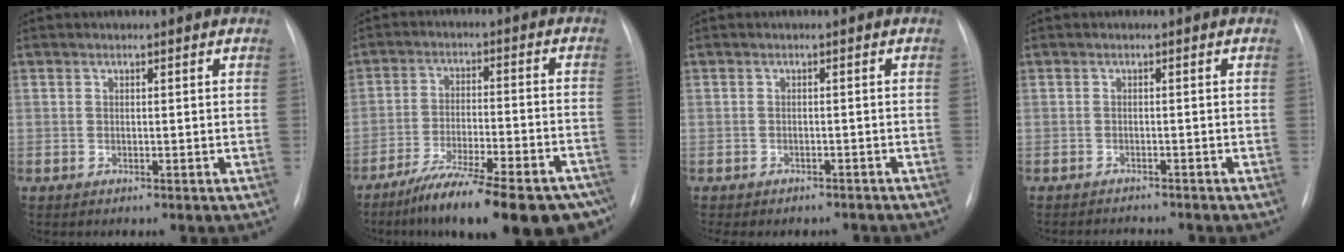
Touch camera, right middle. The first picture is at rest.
{"total": 21.4, "force": [-16.5, 3.8, 13.0], "torque": [-0.143, 0.000, -0.243]}
{"total": 7.0, "force": [-6.0, 3.1, 1.7], "torque": [-0.022, 0.007, -0.069]}
{"total": 2.8, "force": [-2.8, -0.2, 0.1], "torque": [0.001, -0.008, -0.039]}